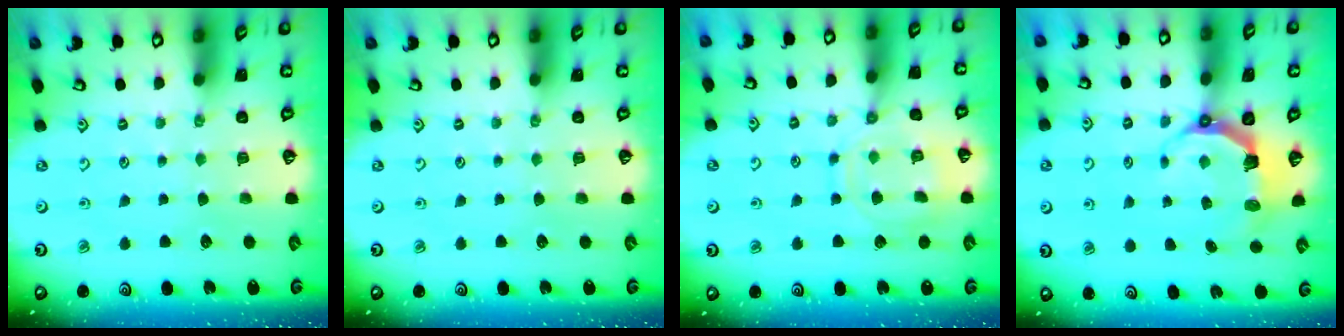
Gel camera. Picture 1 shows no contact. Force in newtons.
{"total": 0.0}
{"total": 12.8, "press": 12.8, "slide": 1.0}
{"total": 6.0, "press": 4.3, "slide": 4.2}